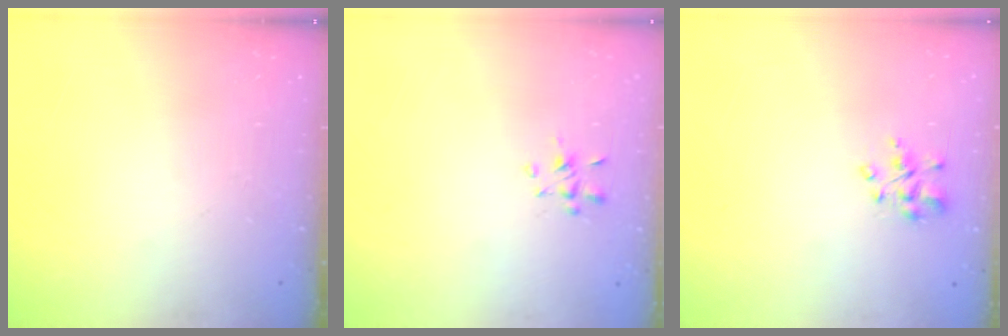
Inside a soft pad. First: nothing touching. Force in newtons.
{"total": 2.6, "press": 2.5, "slide": 0.7}
{"total": 3.9, "press": 3.9, "slide": 0.2}